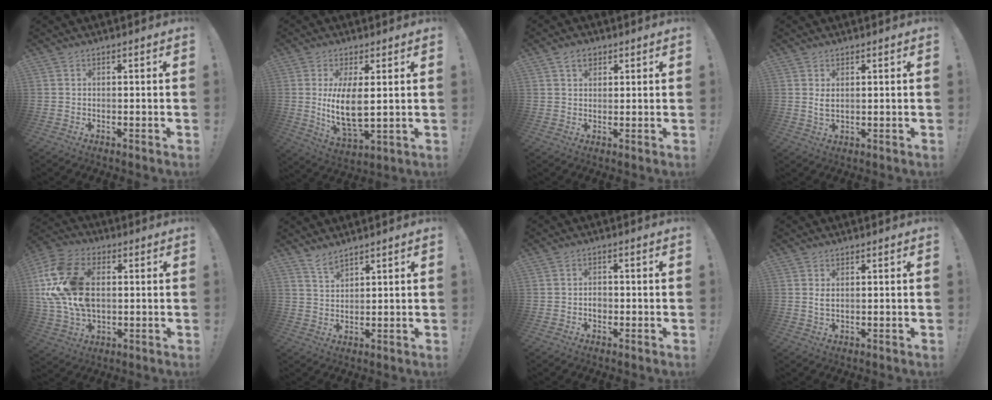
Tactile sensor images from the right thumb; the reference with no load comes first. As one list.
[{"total": 10.8, "force": [1.8, 4.0, 9.9], "torque": [-0.199, -0.025, 0.030]}, {"total": 4.2, "force": [2.3, 2.9, 1.9], "torque": [-0.025, -0.003, 0.041]}, {"total": 3.0, "force": [1.1, 1.5, 2.3], "torque": [-0.029, -0.007, 0.017]}, {"total": 19.7, "force": [2.2, 13.6, 14.2], "torque": [-0.266, 0.008, 0.047]}, {"total": 3.7, "force": [3.3, 0.9, 1.5], "torque": [-0.022, -0.026, 0.058]}, {"total": 2.7, "force": [-1.1, 2.1, 1.3], "torque": [-0.012, 0.003, -0.022]}, {"total": 2.0, "force": [0.7, 1.0, 1.6], "torque": [-0.024, -0.003, 0.010]}]